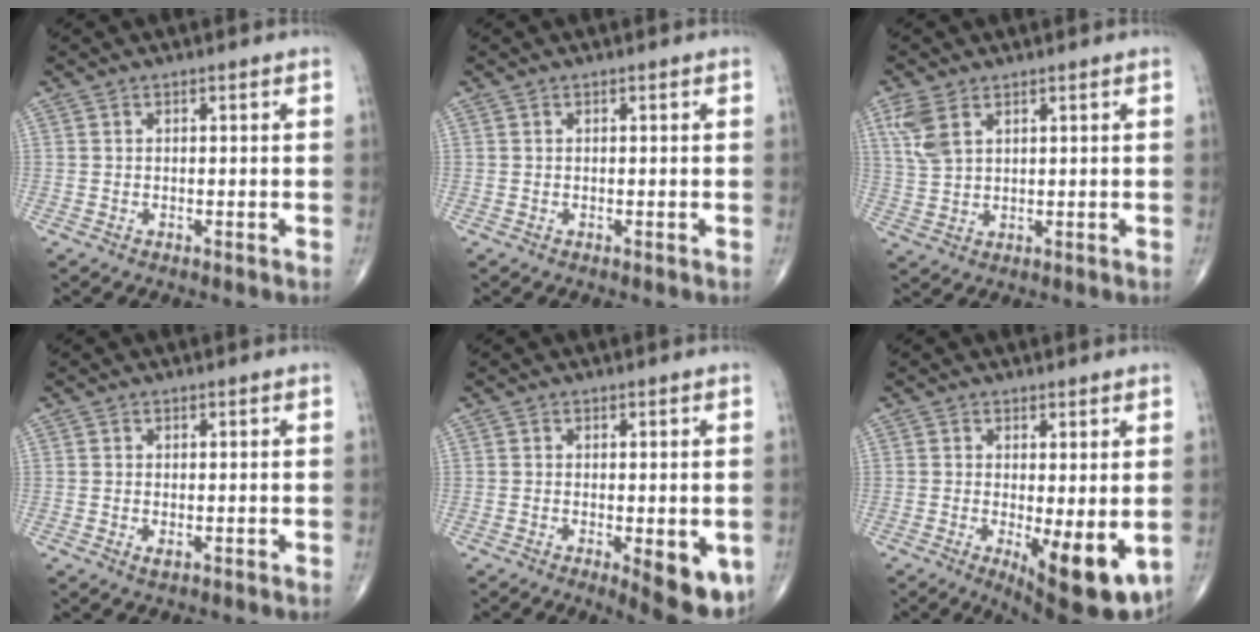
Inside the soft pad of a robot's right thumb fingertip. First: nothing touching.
{"total": 0.0}
{"total": 5.7, "force": [2.8, 3.0, 4.0], "torque": [-0.094, -0.002, 0.067]}
{"total": 0.9, "force": [-0.2, 0.4, 0.8], "torque": [-0.015, -0.004, -0.002]}
{"total": 8.9, "force": [-2.7, 3.2, 7.8], "torque": [-0.089, -0.016, -0.031]}
{"total": 10.8, "force": [-2.3, 3.5, 10.0], "torque": [-0.133, -0.026, -0.022]}